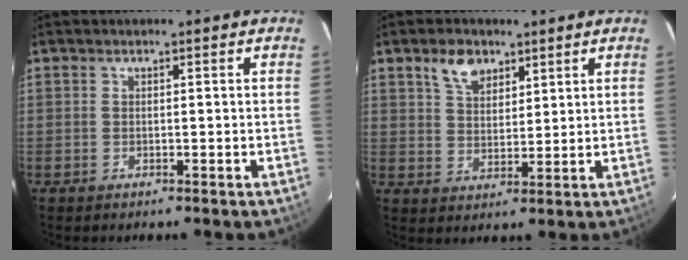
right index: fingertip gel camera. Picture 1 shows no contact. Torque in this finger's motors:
{"motor_torque": [0.09, 0.08, 0.20, 0.03]}